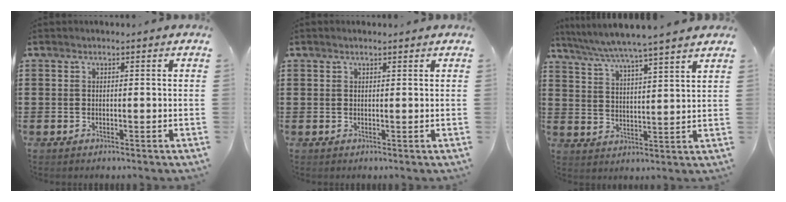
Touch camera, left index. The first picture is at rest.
{"total": 0.5, "force": [0.4, 0.1, 0.3], "torque": [-0.008, 0.001, 0.008]}
{"total": 5.7, "force": [5.1, -0.8, 2.5], "torque": [-0.069, -0.033, 0.085]}